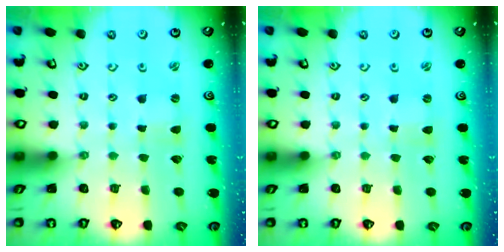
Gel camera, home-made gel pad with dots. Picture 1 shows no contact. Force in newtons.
{"total": 0.0}